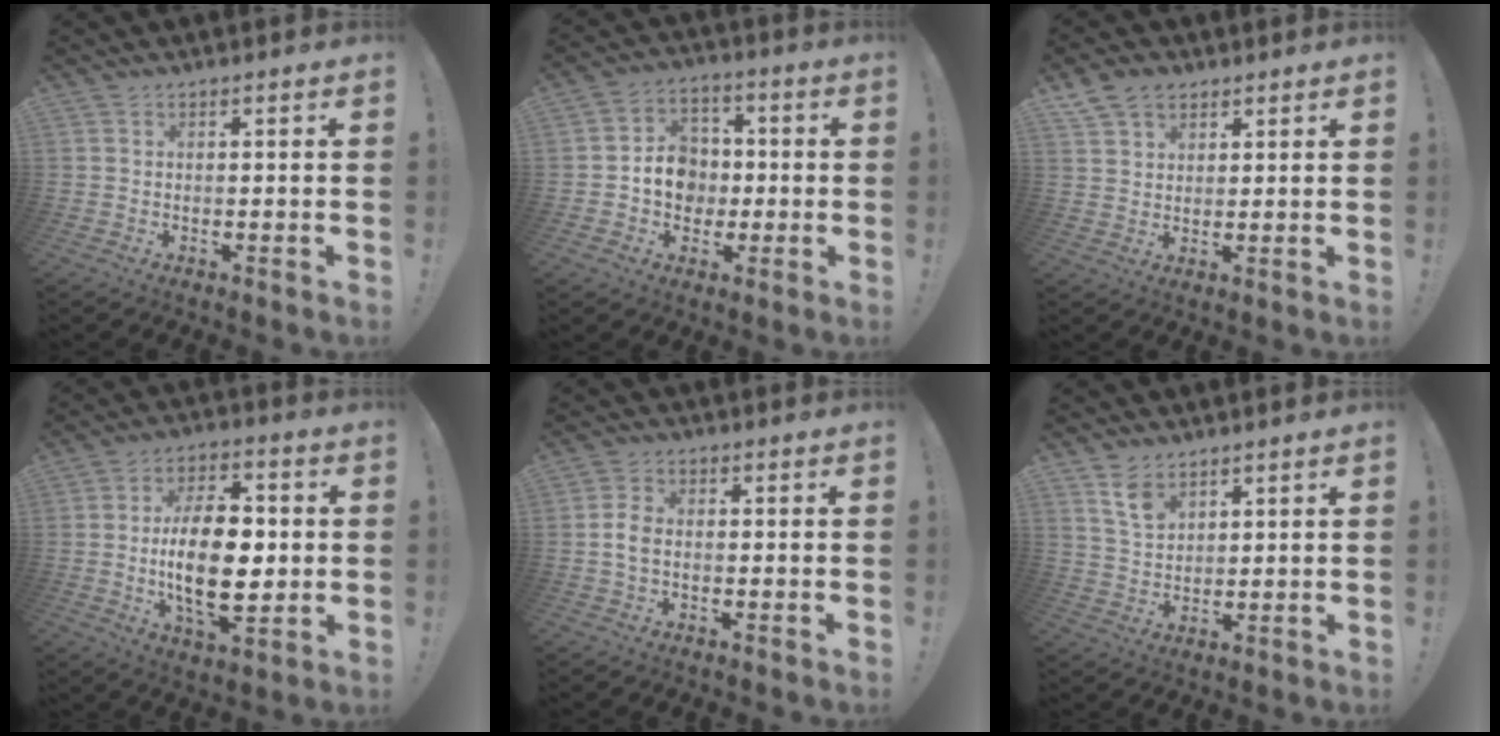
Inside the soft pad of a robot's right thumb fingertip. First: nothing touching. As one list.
[{"total": 10.3, "force": [-1.5, 9.2, 4.4], "torque": [-0.065, 0.019, -0.022]}, {"total": 7.0, "force": [4.5, 4.9, 2.3], "torque": [-0.039, -0.018, 0.088]}, {"total": 19.5, "force": [-1.0, 10.4, 16.5], "torque": [-0.293, -0.007, -0.025]}, {"total": 4.2, "force": [-0.7, 2.7, 3.2], "torque": [-0.066, 0.010, -0.014]}, {"total": 7.4, "force": [4.8, 4.6, 3.2], "torque": [-0.048, -0.027, 0.090]}]